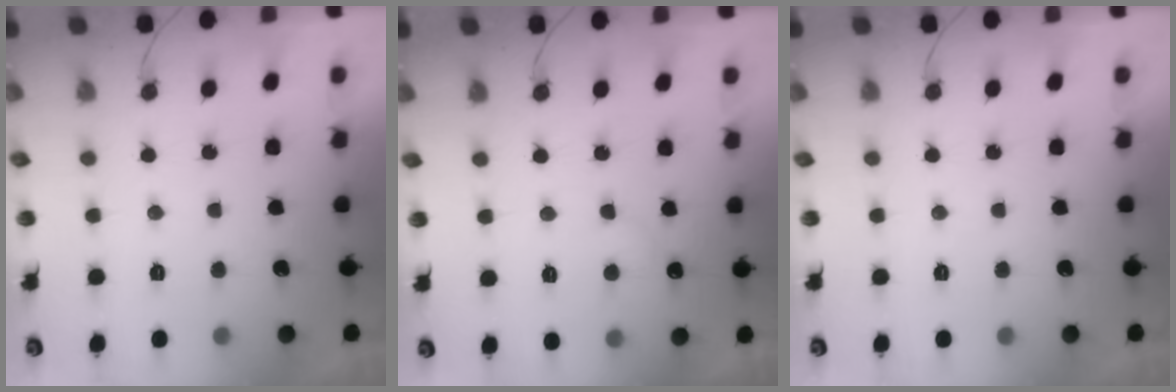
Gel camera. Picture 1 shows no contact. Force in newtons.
{"total": 5.2, "press": 5.1, "slide": 0.4}
{"total": 0.0}